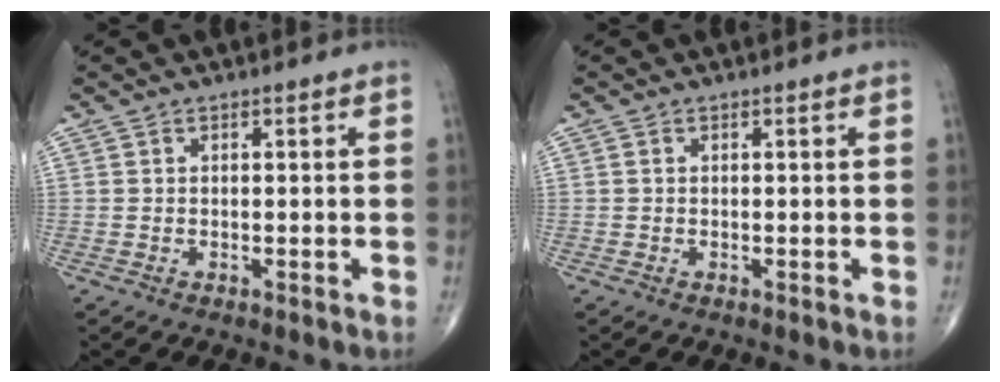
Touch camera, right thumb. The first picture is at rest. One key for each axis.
{"total": 0.0}